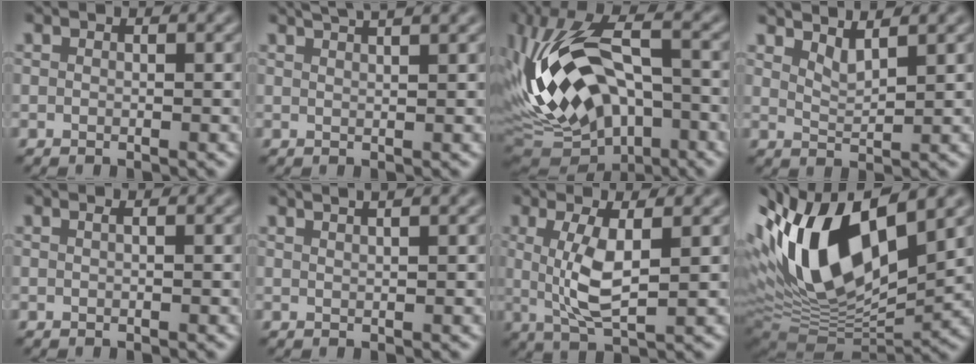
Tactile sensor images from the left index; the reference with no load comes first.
{"total": 4.2, "force": [3.1, 1.3, 2.5], "torque": [-0.008, 0.023, 0.012]}
{"total": 14.9, "force": [-2.6, 7.7, 12.5], "torque": [-0.238, 0.016, -0.052]}
{"total": 2.2, "force": [1.8, 0.4, 1.0], "torque": [-0.016, -0.004, 0.036]}
{"total": 0.7, "force": [0.2, 0.3, 0.6], "torque": [-0.007, 0.003, -0.001]}
{"total": 3.4, "force": [2.3, 1.3, 2.1], "torque": [-0.001, 0.018, -0.001]}
{"total": 5.0, "force": [0.7, 1.5, 4.7], "torque": [-0.100, -0.004, 0.017]}
{"total": 15.0, "force": [4.1, 6.8, 12.7], "torque": [-0.237, 0.013, 0.066]}